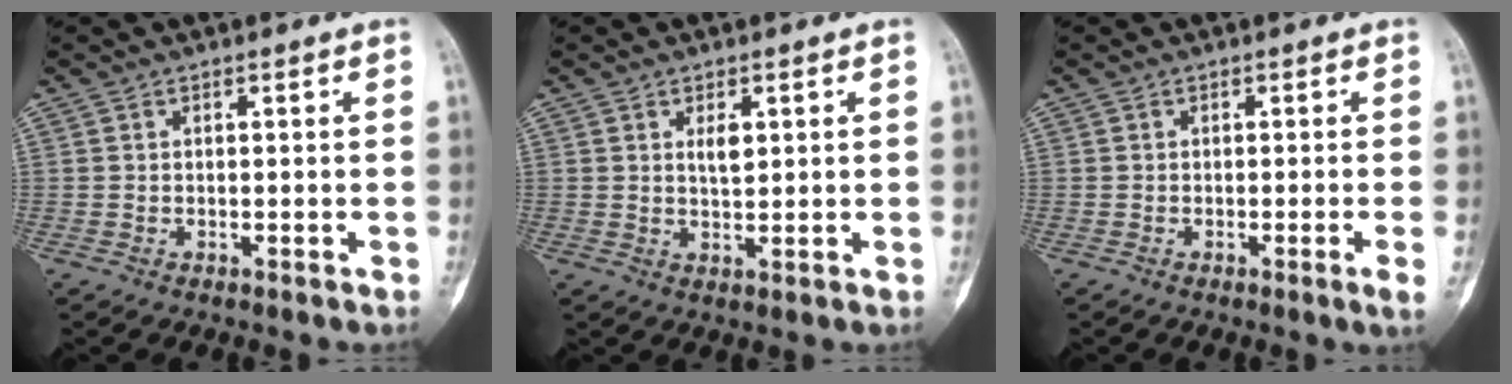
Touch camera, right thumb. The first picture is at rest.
{"total": 3.0, "force": [1.1, 1.4, 2.4], "torque": [-0.035, -0.008, 0.020]}
{"total": 2.0, "force": [-0.7, -0.4, 1.9], "torque": [-0.035, -0.006, -0.008]}